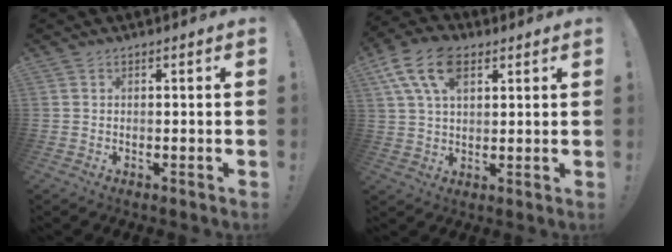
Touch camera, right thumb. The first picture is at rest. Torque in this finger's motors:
{"motor_torque": [1.63, 1.73, 1.52, 0.31, 0.15]}